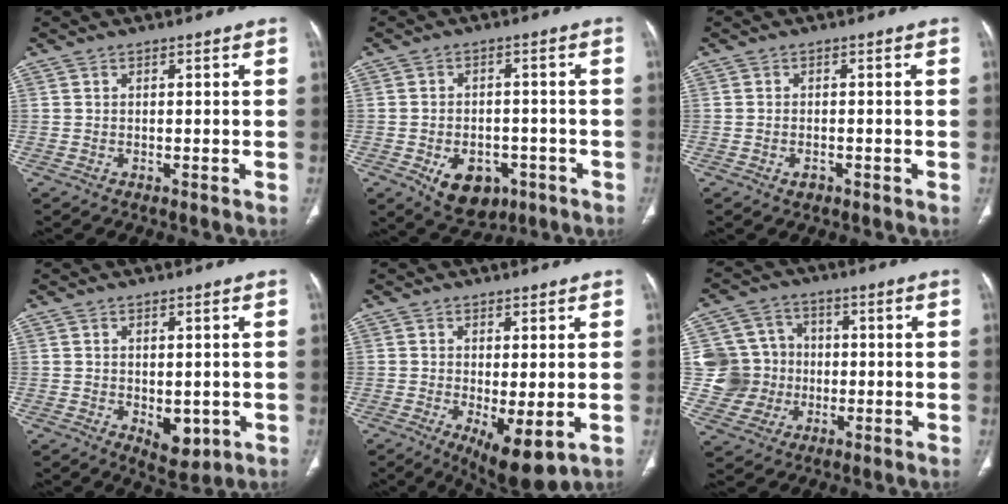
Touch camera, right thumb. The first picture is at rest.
{"total": 9.6, "force": [-4.2, 6.6, 5.6], "torque": [-0.066, 0.018, -0.049]}
{"total": 1.6, "force": [-0.9, 1.0, 0.9], "torque": [-0.016, 0.005, -0.011]}
{"total": 5.5, "force": [-1.1, 3.3, 4.3], "torque": [-0.040, -0.011, -0.001]}
{"total": 8.4, "force": [-2.0, 3.0, 7.6], "torque": [-0.123, -0.022, -0.021]}
{"total": 10.9, "force": [-0.2, 10.5, 2.8], "torque": [-0.018, 0.019, 0.003]}